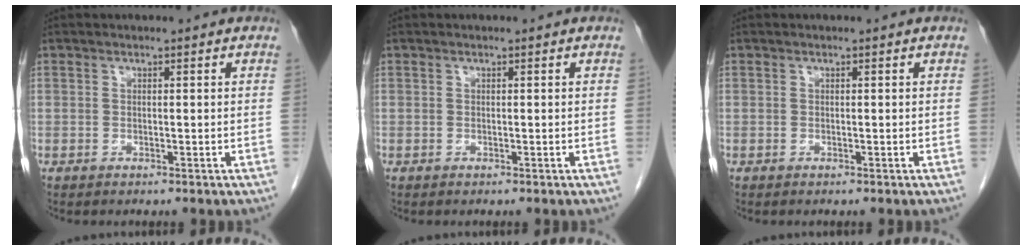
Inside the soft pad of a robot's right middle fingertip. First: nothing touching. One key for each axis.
{"total": 0.0}
{"total": 0.0}